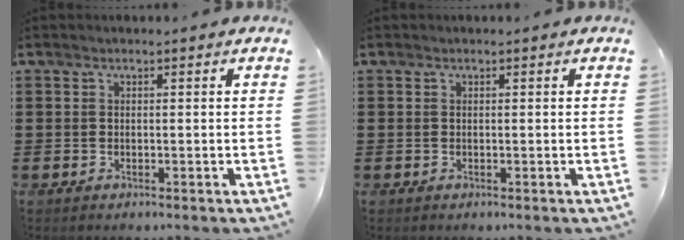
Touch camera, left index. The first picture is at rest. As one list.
[{"total": 0.0}]